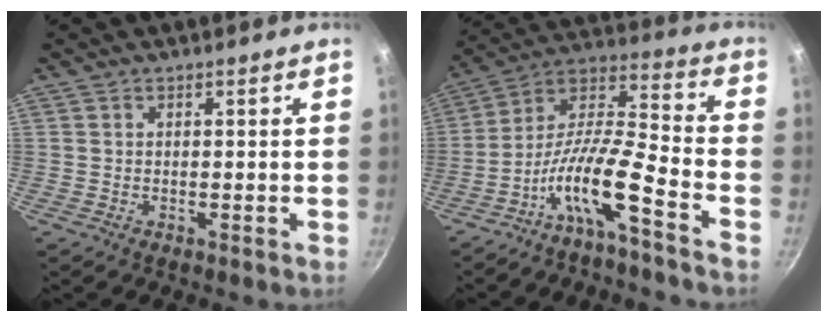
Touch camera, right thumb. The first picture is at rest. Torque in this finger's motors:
{"motor_torque": [1.18, -0.69, 1.54, -1.28, 0.16]}